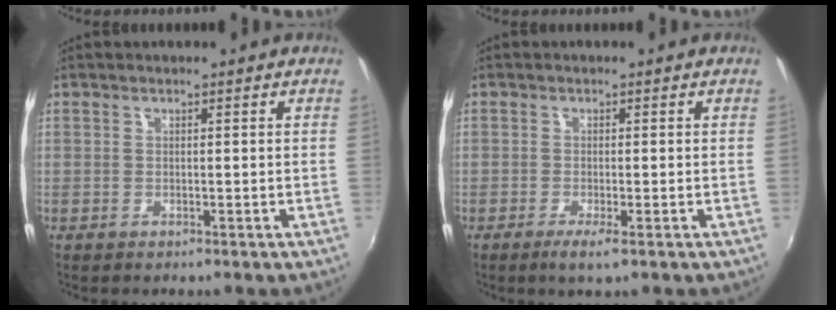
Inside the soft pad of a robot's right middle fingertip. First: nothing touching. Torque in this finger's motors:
{"motor_torque": [-0.46, -0.59, -0.01, -0.01]}